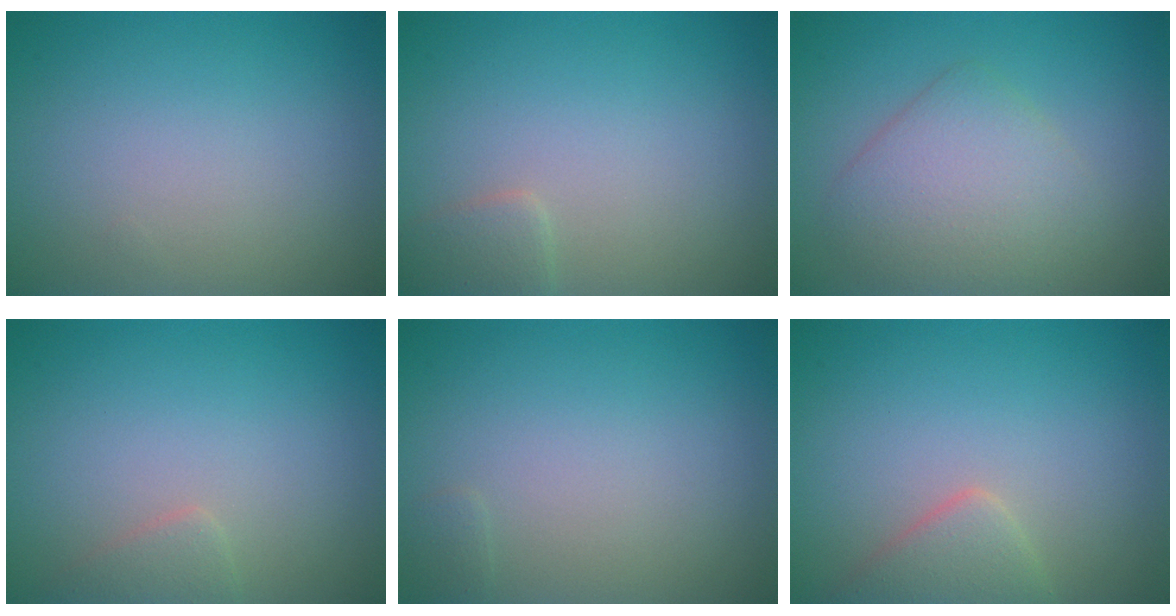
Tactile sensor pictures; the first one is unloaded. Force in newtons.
{"total": 1.6, "press": 1.6, "slide": 0.1}
{"total": 4.3, "press": 4.3, "slide": 0.2}
{"total": 1.3, "press": 1.3, "slide": 0.1}
{"total": 0.5, "press": 0.5, "slide": 0.0}
{"total": 2.7, "press": 2.7, "slide": 0.1}